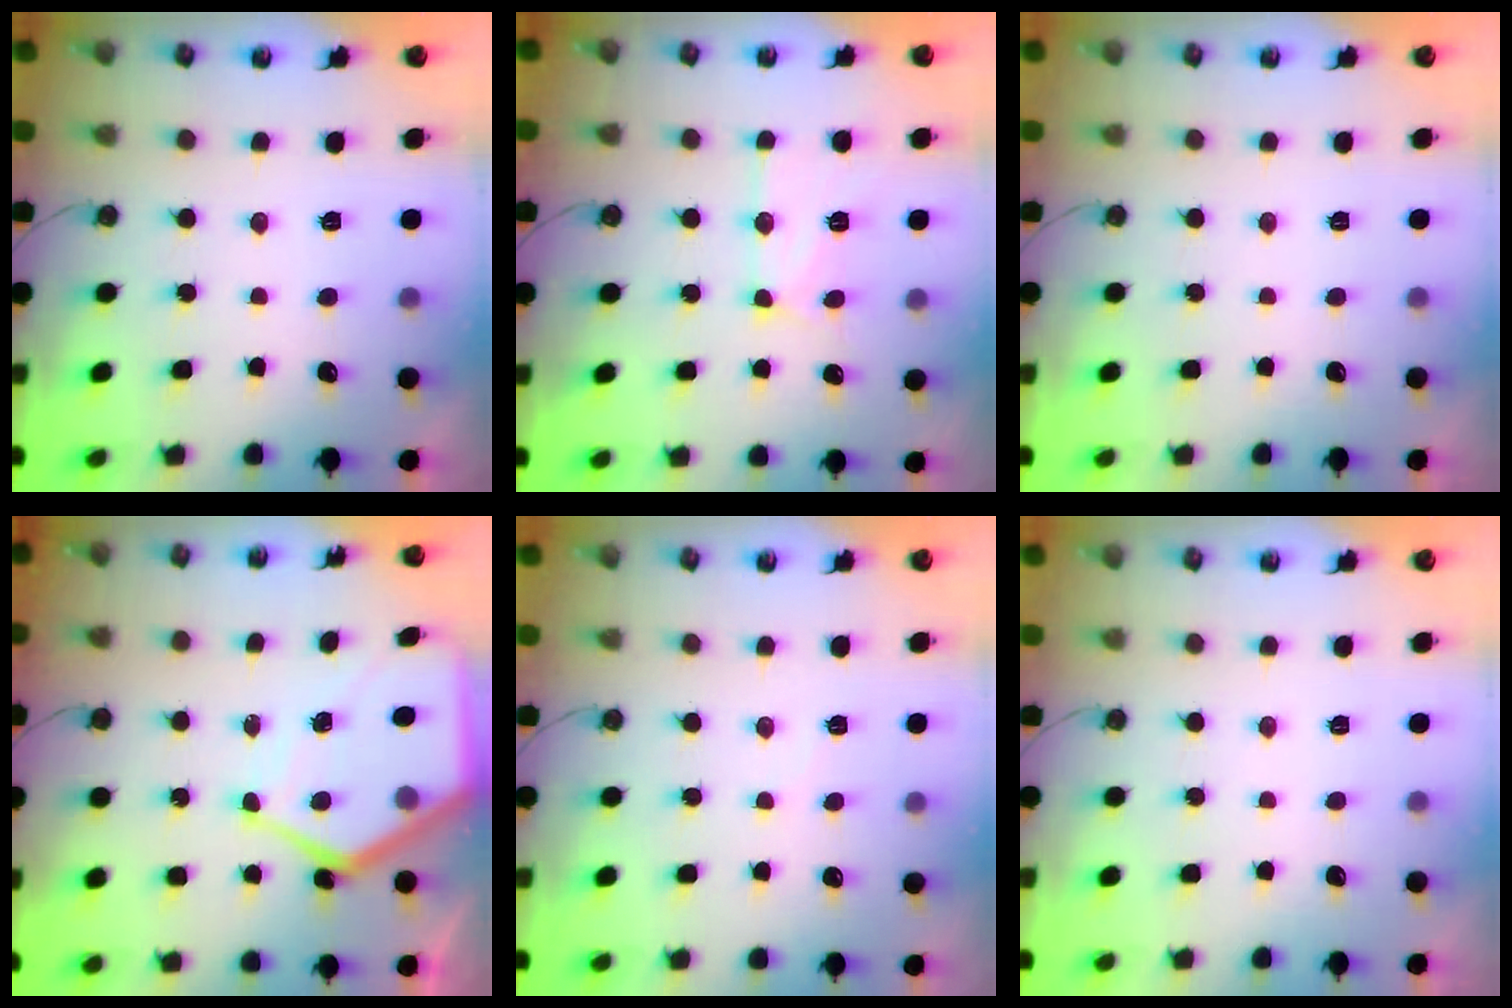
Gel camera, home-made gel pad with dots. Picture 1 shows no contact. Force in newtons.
{"total": 13.7, "press": 13.6, "slide": 0.8}
{"total": 0.0}
{"total": 14.0, "press": 13.9, "slide": 1.3}
{"total": 4.0, "press": 3.9, "slide": 0.6}
{"total": 0.0}